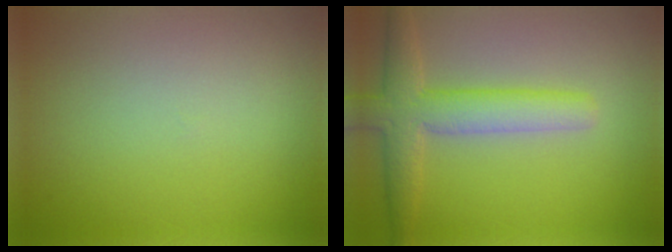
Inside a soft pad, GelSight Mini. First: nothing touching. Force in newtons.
{"total": 4.9, "press": 4.9, "slide": 0.2}